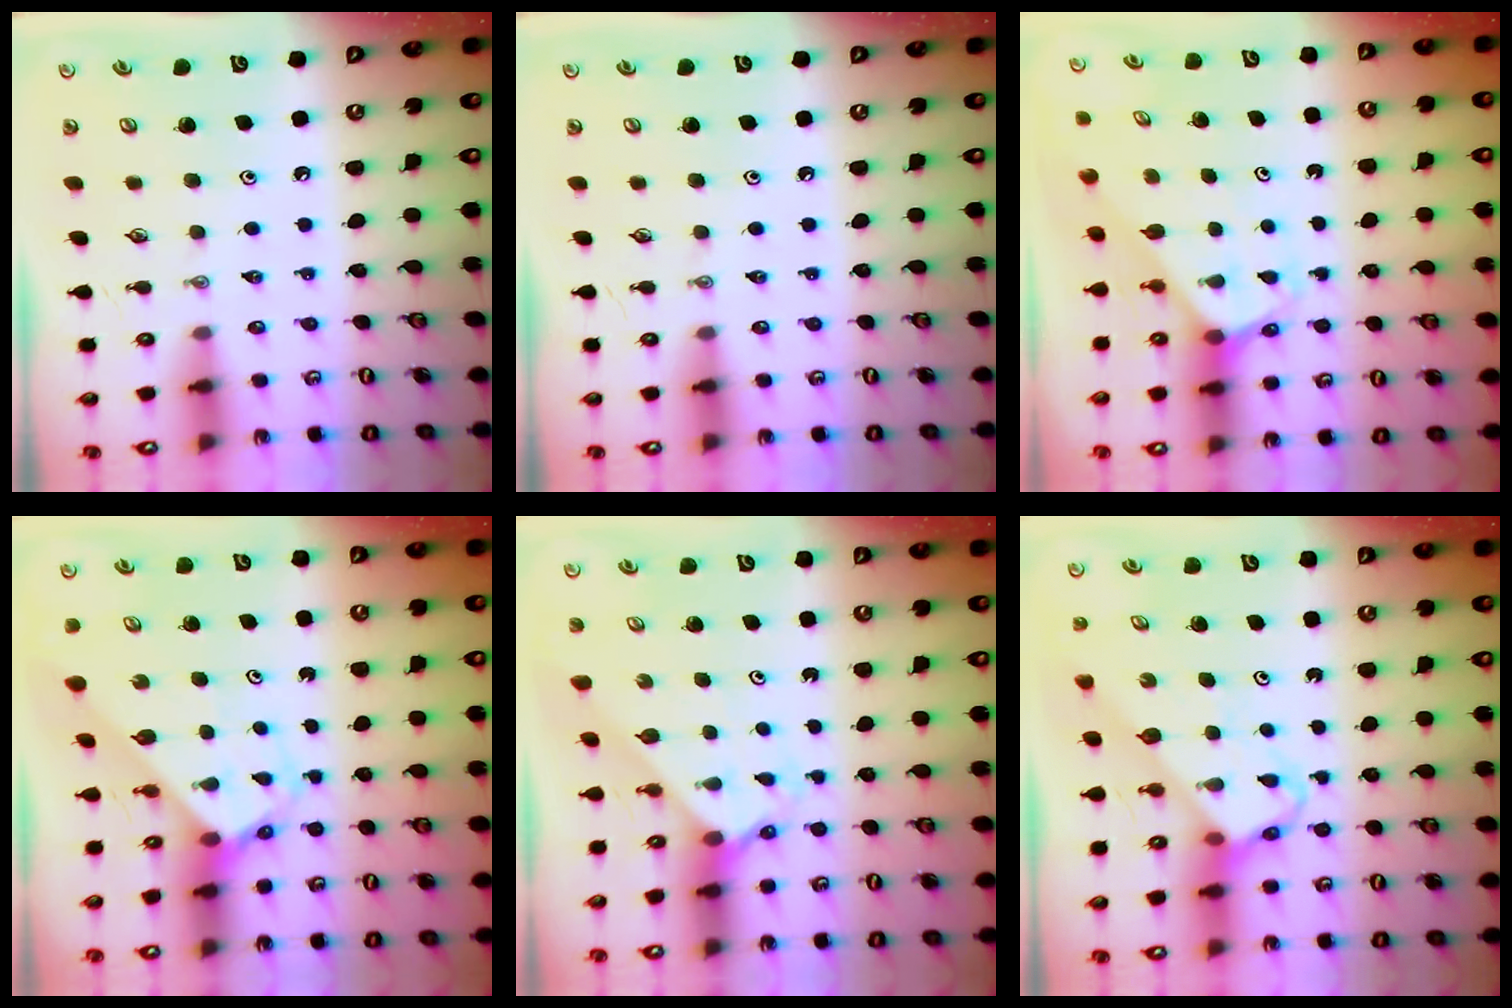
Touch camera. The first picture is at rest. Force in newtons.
{"total": 0.0}
{"total": 2.4, "press": 2.4, "slide": 0.2}
{"total": 2.7, "press": 2.7, "slide": 0.2}
{"total": 2.2, "press": 2.2, "slide": 0.2}
{"total": 3.8, "press": 3.8, "slide": 0.1}